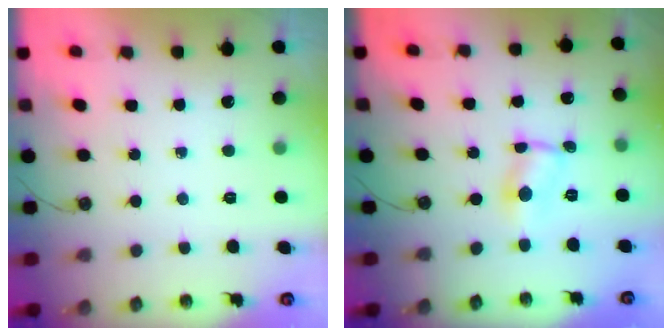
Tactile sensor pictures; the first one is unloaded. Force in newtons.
{"total": 2.2, "press": 2.1, "slide": 0.3}